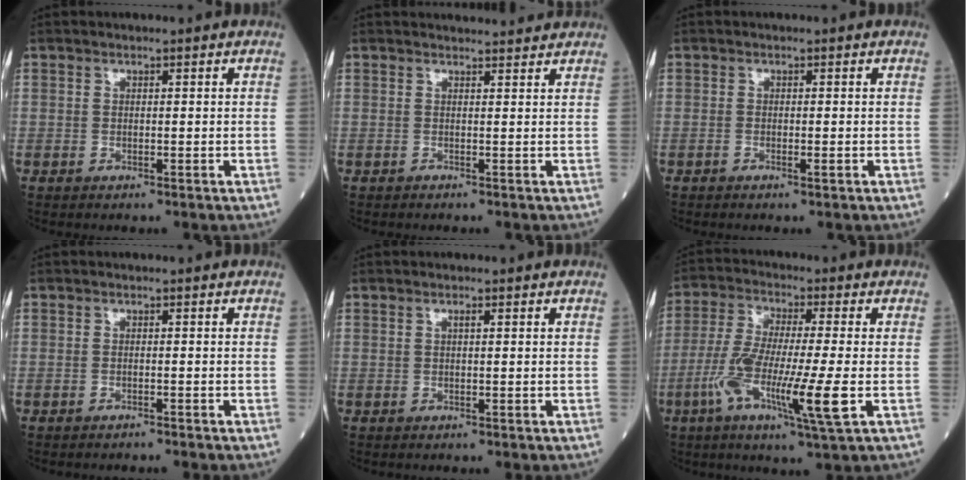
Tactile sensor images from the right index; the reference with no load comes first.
{"total": 4.0, "force": [3.9, 0.4, 0.6], "torque": [-0.017, 0.024, 0.035]}
{"total": 0.9, "force": [-0.4, 0.1, 0.8], "torque": [-0.014, -0.002, -0.006]}
{"total": 0.9, "force": [-0.9, -0.1, 0.2], "torque": [-0.008, 0.000, -0.013]}
{"total": 0.7, "force": [0.2, 0.0, 0.6], "torque": [-0.017, -0.001, 0.005]}
{"total": 12.5, "force": [-3.5, 0.4, 12.0], "torque": [-0.239, -0.019, -0.071]}